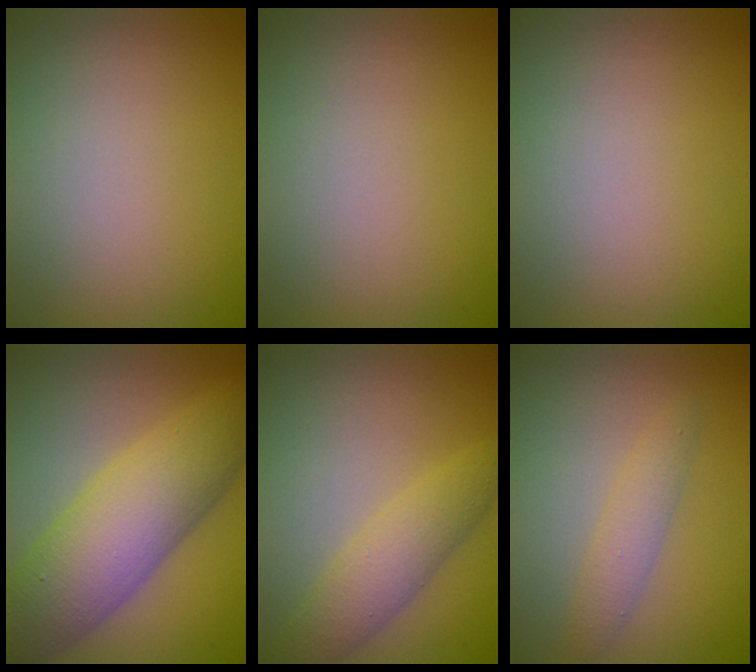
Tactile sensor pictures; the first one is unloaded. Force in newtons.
{"total": 0.0}
{"total": 0.0}
{"total": 9.6, "press": 9.6, "slide": 0.1}
{"total": 3.9, "press": 3.9, "slide": 0.0}
{"total": 2.1, "press": 2.1, "slide": 0.0}